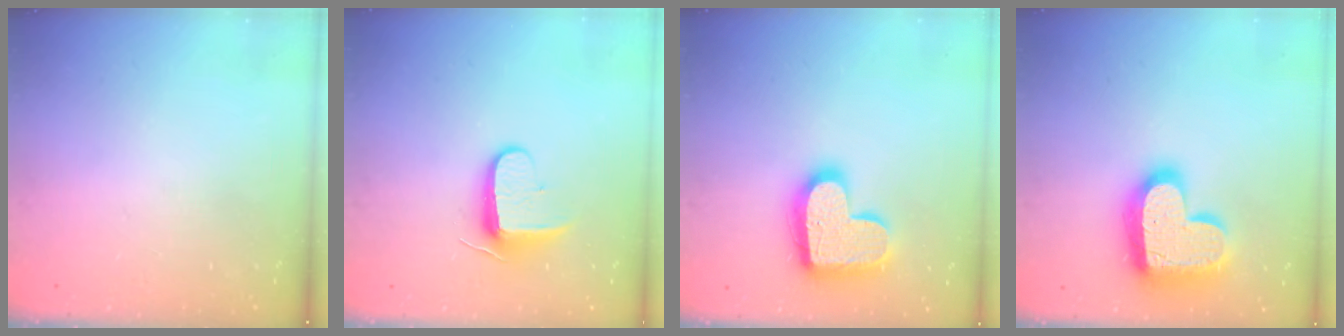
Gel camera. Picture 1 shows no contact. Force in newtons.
{"total": 8.9, "press": 8.9, "slide": 0.9}
{"total": 17.7, "press": 17.6, "slide": 1.3}
{"total": 20.2, "press": 20.1, "slide": 1.3}